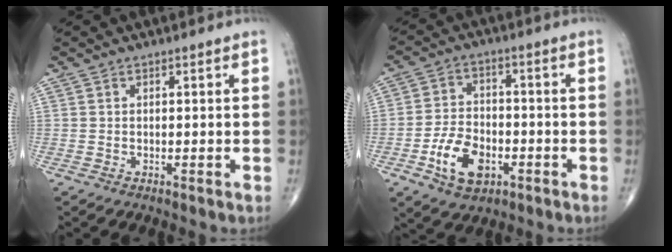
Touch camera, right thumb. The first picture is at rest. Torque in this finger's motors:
{"motor_torque": [0.12, 0.33, 0.19, 0.19, 0.24]}